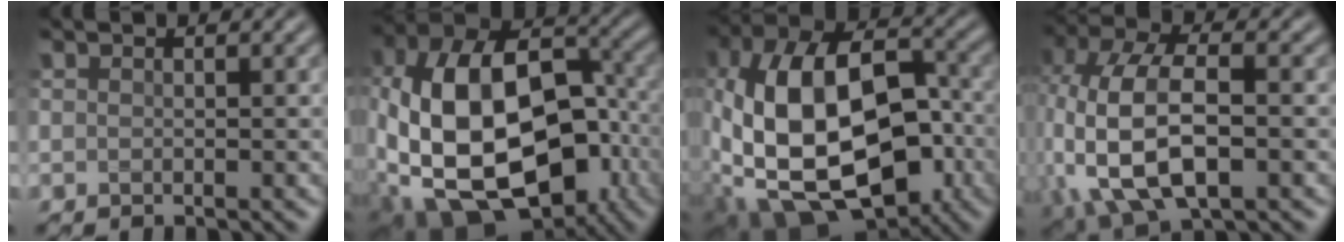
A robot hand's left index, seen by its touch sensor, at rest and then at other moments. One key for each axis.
{"total": 19.3, "fx": -3.6, "fy": 12.8, "fz": 14.0, "tx": -0.269, "ty": -0.014, "tz": -0.026}
{"total": 17.9, "fx": -3.2, "fy": 10.9, "fz": 13.8, "tx": -0.256, "ty": -0.002, "tz": -0.029}
{"total": 11.3, "fx": -1.2, "fy": 6.0, "fz": 9.6, "tx": -0.210, "ty": 0.002, "tz": -0.024}